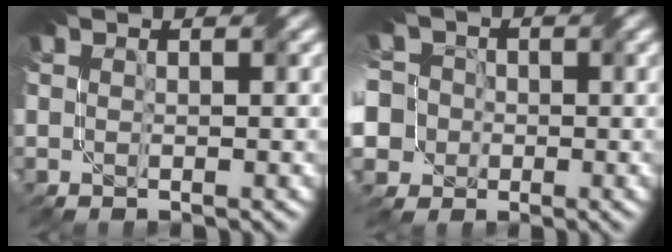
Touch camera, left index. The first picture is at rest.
{"total": 11.5, "force": [-2.7, 10.5, 4.1], "torque": [-0.115, 0.005, -0.083]}